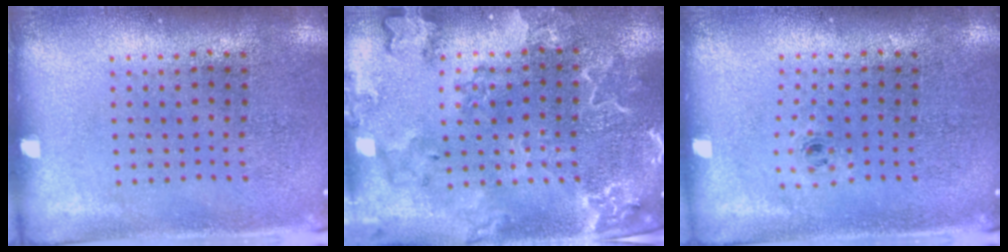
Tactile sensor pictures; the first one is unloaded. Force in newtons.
{"total": 2.6, "press": 2.5, "slide": 0.9}
{"total": 0.5, "press": 0.3, "slide": 0.4}